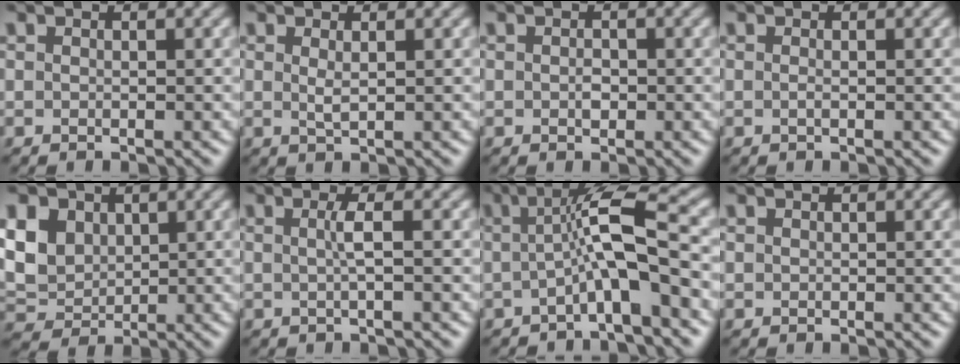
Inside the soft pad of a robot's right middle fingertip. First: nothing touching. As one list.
[{"total": 1.0, "force": [0.4, 0.2, 0.9], "torque": [-0.020, -0.002, 0.007]}, {"total": 0.9, "force": [-0.1, 0.6, 0.7], "torque": [-0.012, -0.001, -0.002]}, {"total": 0.5, "force": [-0.1, 0.1, 0.5], "torque": [-0.011, -0.001, -0.002]}, {"total": 6.9, "force": [2.3, 5.3, 3.8], "torque": [-0.107, 0.017, 0.043]}, {"total": 1.7, "force": [0.0, 0.2, 1.7], "torque": [-0.036, 0.002, -0.001]}, {"total": 6.2, "force": [-0.7, 1.0, 6.1], "torque": [-0.102, 0.016, -0.020]}, {"total": 0.0}]